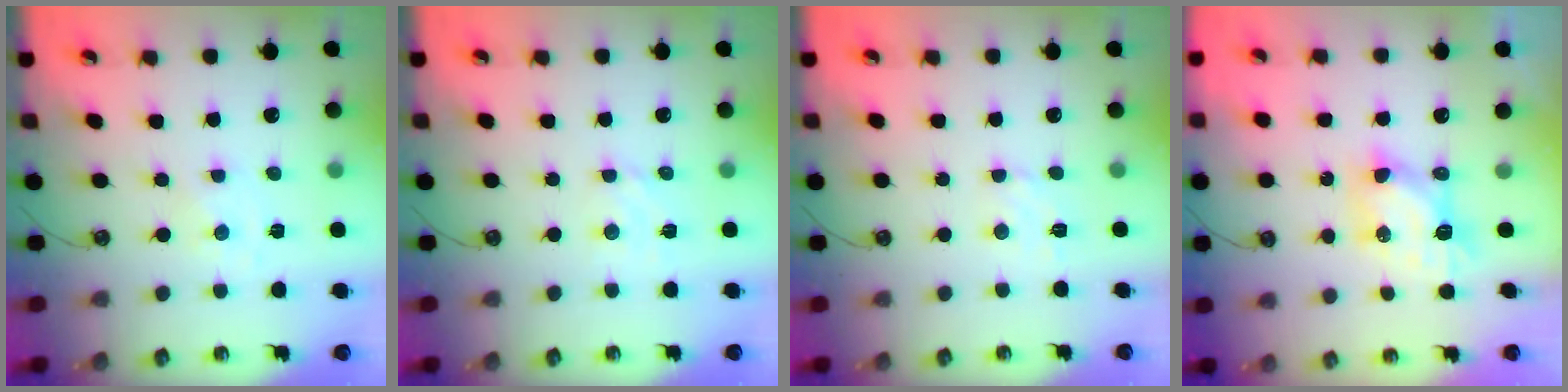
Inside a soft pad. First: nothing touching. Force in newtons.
{"total": 2.8, "press": 2.8, "slide": 0.4}
{"total": 5.5, "press": 5.4, "slide": 0.7}
{"total": 6.8, "press": 6.8, "slide": 0.1}